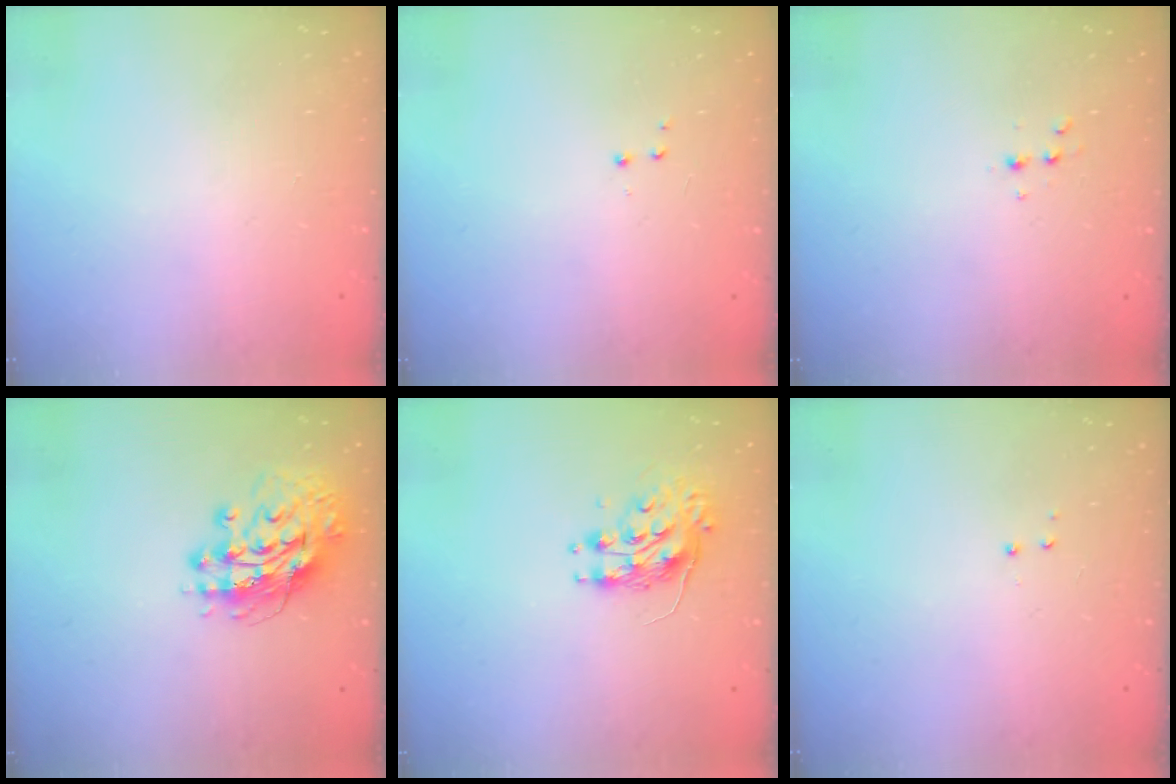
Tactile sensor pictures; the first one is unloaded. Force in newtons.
{"total": 2.9, "press": 2.8, "slide": 0.7}
{"total": 2.6, "press": 2.5, "slide": 0.8}
{"total": 13.5, "press": 13.4, "slide": 1.5}
{"total": 8.1, "press": 8.1, "slide": 0.1}
{"total": 2.9, "press": 2.8, "slide": 0.6}